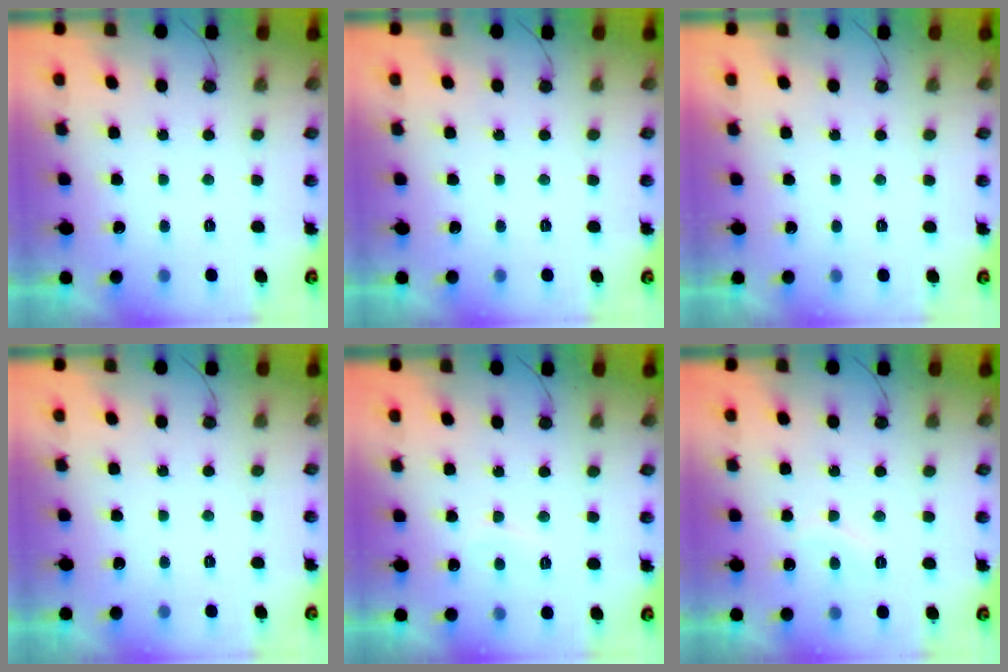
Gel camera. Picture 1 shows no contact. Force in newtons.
{"total": 0.0}
{"total": 1.8, "press": 1.8, "slide": 0.0}
{"total": 0.0}
{"total": 5.1, "press": 5.0, "slide": 0.4}
{"total": 5.8, "press": 5.8, "slide": 0.6}